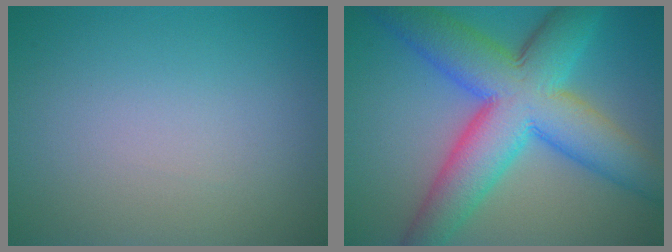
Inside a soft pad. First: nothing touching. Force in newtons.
{"total": 12.0, "press": 12.0, "slide": 0.2}